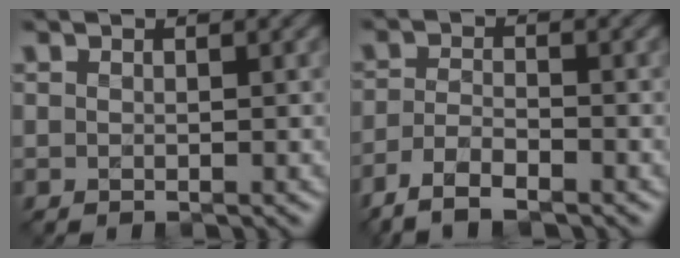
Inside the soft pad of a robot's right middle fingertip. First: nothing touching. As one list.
[{"total": 4.1, "force": [-3.1, 1.2, 2.4], "torque": [-0.050, -0.006, -0.066]}]